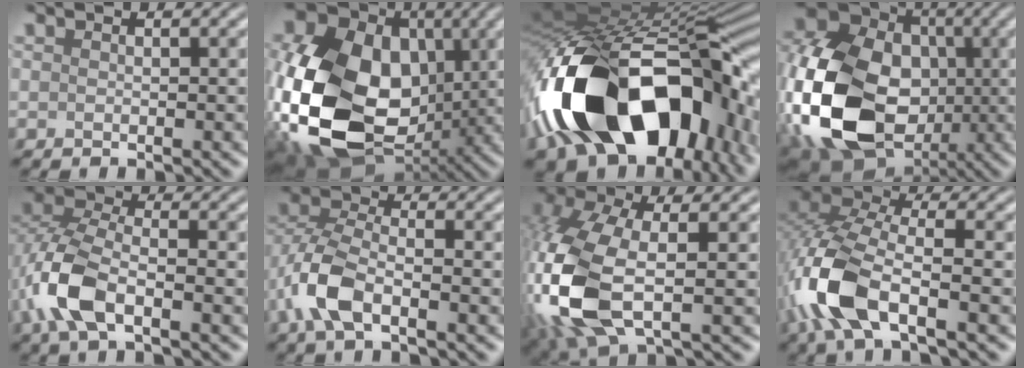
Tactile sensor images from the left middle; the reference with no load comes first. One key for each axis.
{"total": 18.1, "fx": -2.4, "fy": 13.2, "fz": 12.1, "tx": -0.238, "ty": -0.027, "tz": -0.035}
{"total": 20.2, "fx": -5.7, "fy": 11.6, "fz": 15.6, "tx": -0.307, "ty": -0.042, "tz": -0.065}
{"total": 20.7, "fx": -3.3, "fy": 16.5, "fz": 12.1, "tx": -0.265, "ty": -0.017, "tz": -0.091}
{"total": 6.7, "fx": -2.6, "fy": 3.5, "fz": 5.1, "tx": -0.124, "ty": 0.002, "tz": -0.063}
{"total": 5.7, "fx": -2.3, "fy": 3.1, "fz": 4.2, "tx": -0.096, "ty": 0.003, "tz": -0.056}
{"total": 11.1, "fx": -2.3, "fy": 5.2, "fz": 9.6, "tx": -0.258, "ty": -0.010, "tz": -0.050}
{"total": 9.7, "fx": -4.1, "fy": 4.4, "fz": 7.6, "tx": -0.182, "ty": -0.003, "tz": -0.088}